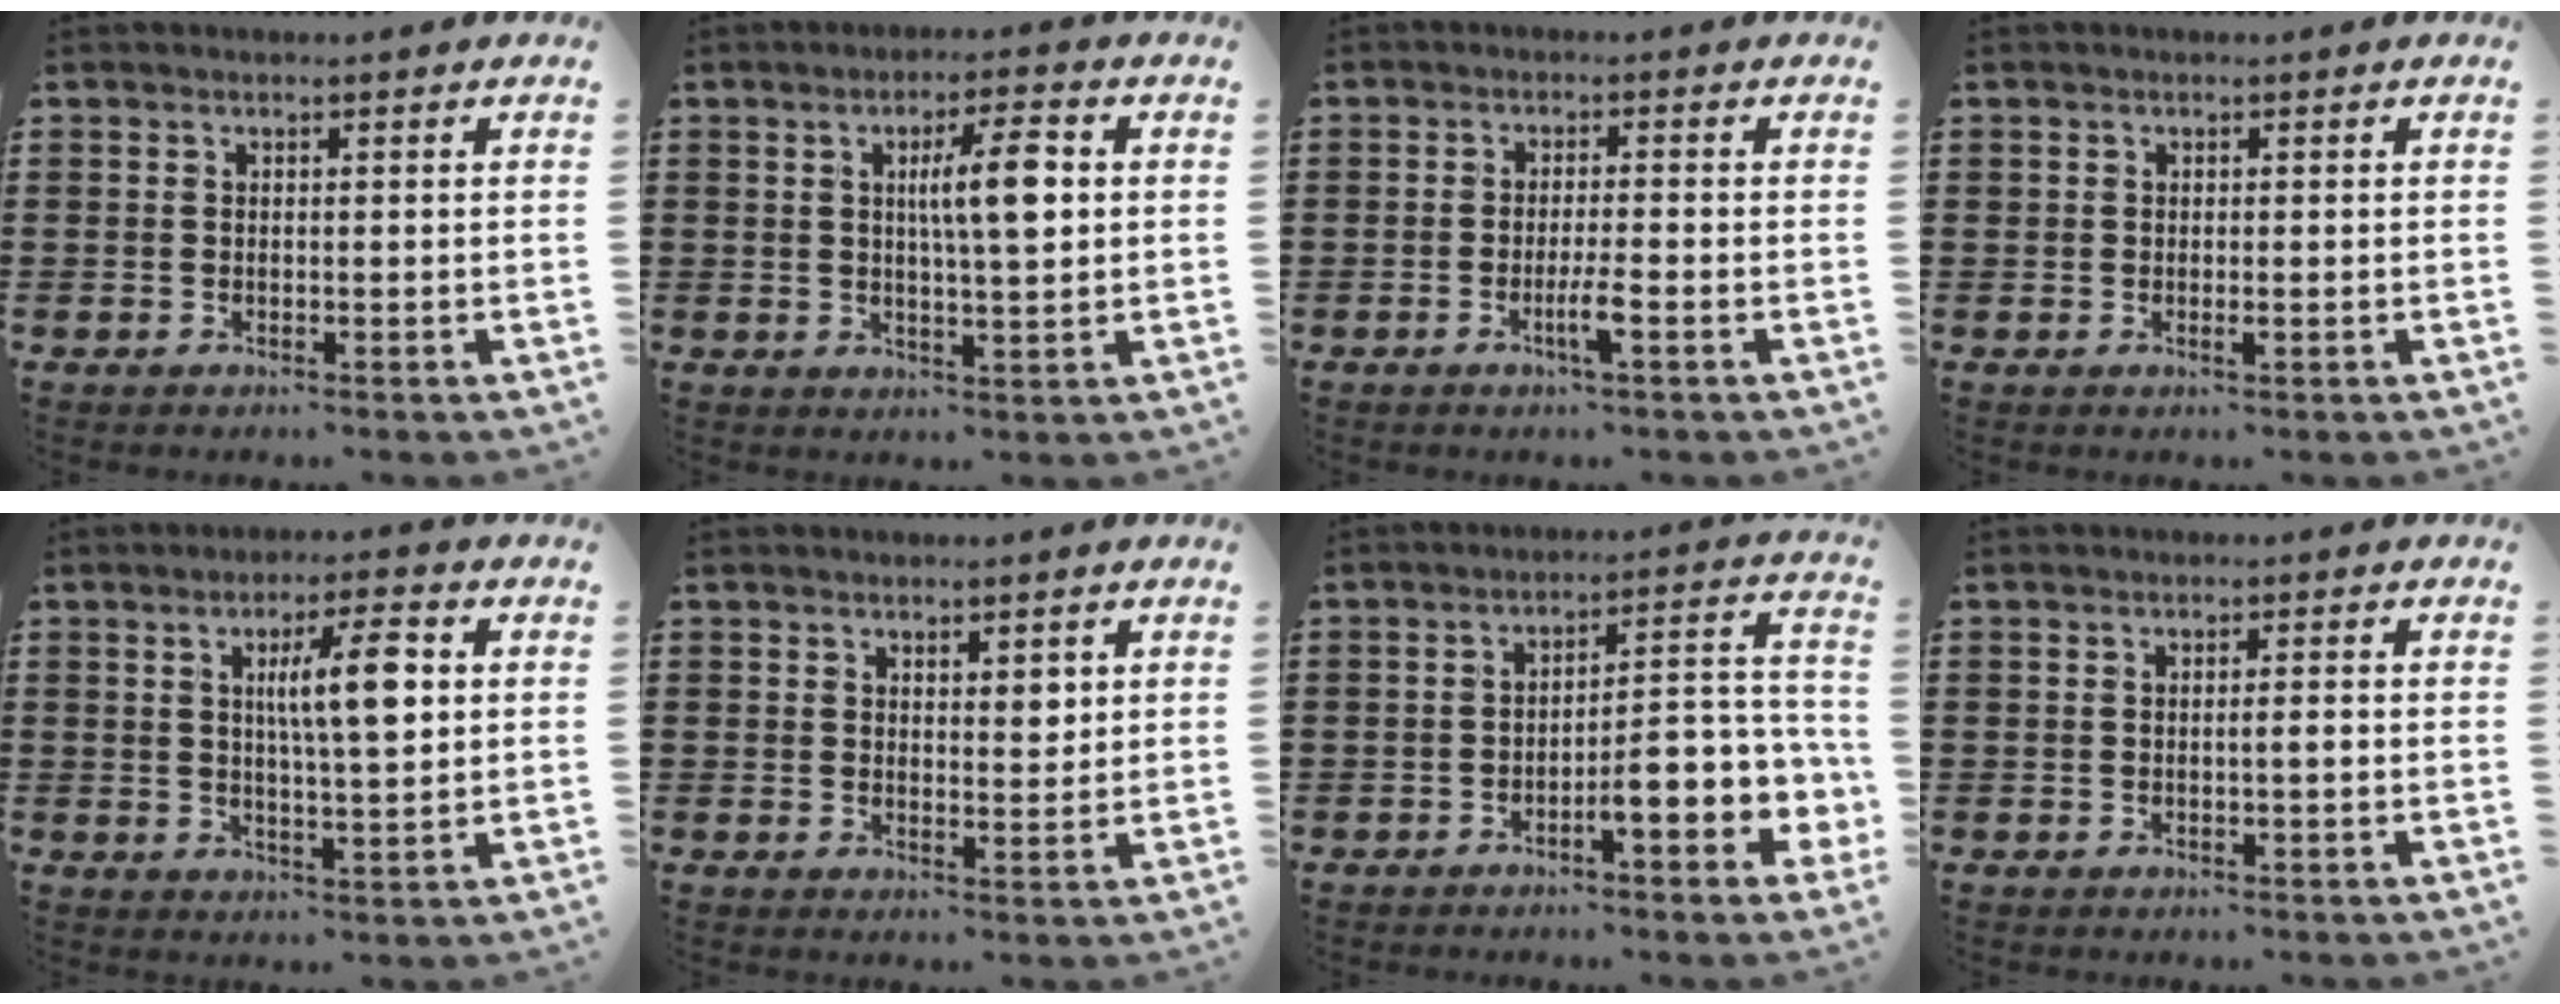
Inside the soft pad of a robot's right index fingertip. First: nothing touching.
{"total": 7.4, "force": [1.5, 1.4, 7.1], "torque": [-0.121, 0.000, 0.018]}
{"total": 3.4, "force": [-1.6, 0.0, 3.0], "torque": [-0.056, -0.007, -0.032]}
{"total": 0.6, "force": [-0.2, 0.3, 0.5], "torque": [-0.008, -0.004, -0.003]}
{"total": 8.2, "force": [2.0, 1.5, 7.8], "torque": [-0.135, 0.000, 0.025]}
{"total": 2.3, "force": [1.6, 1.1, 1.3], "torque": [-0.013, 0.000, 0.025]}
{"total": 7.0, "force": [-3.2, 1.7, 5.9], "torque": [-0.083, -0.022, -0.063]}
{"total": 1.1, "force": [-0.3, 0.0, 1.1], "torque": [-0.020, -0.003, -0.005]}